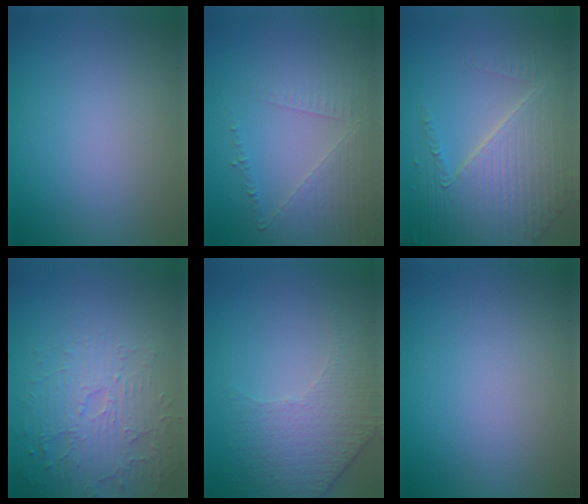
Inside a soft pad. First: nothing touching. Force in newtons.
{"total": 4.4, "press": 2.9, "slide": 3.3}
{"total": 8.6, "press": 5.7, "slide": 6.5}
{"total": 4.7, "press": 3.7, "slide": 2.9}
{"total": 4.8, "press": 3.4, "slide": 3.4}
{"total": 0.0}